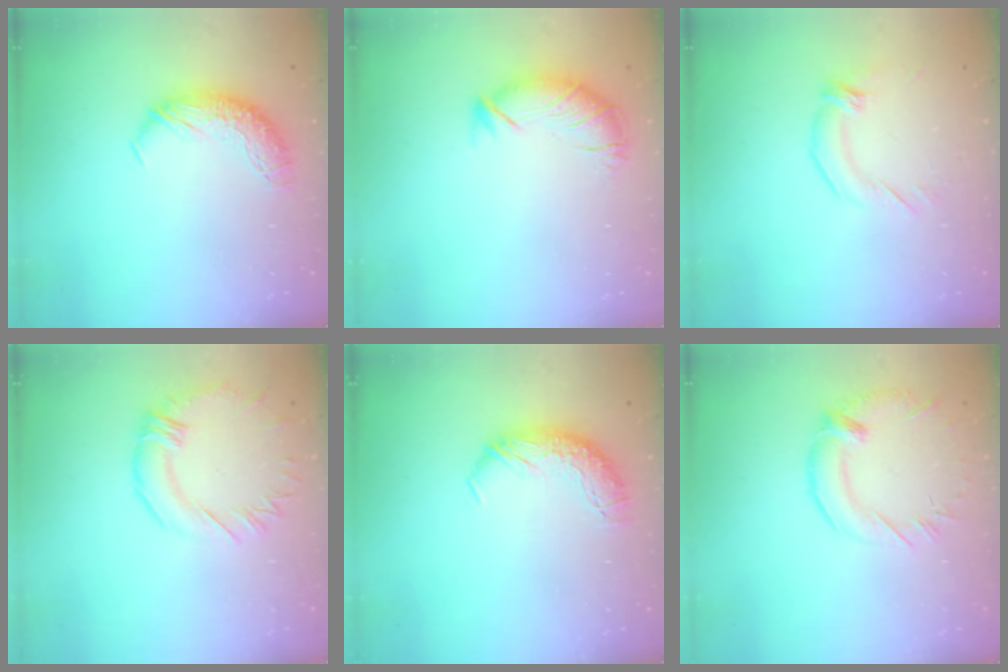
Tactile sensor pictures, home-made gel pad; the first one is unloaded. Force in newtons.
{"total": 2.8, "press": 2.0, "slide": 1.9}
{"total": 2.2, "press": 1.1, "slide": 1.9}
{"total": 1.5, "press": 0.9, "slide": 1.1}
{"total": 0.0}
{"total": 2.4, "press": 1.4, "slide": 1.9}